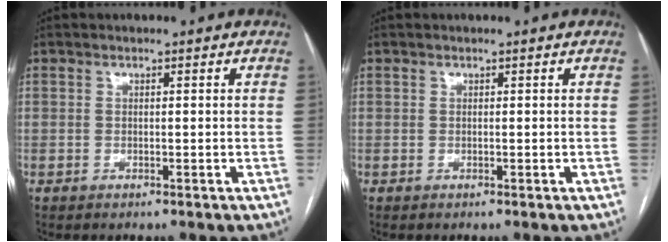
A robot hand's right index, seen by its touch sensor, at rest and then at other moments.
{"total": 0.0}